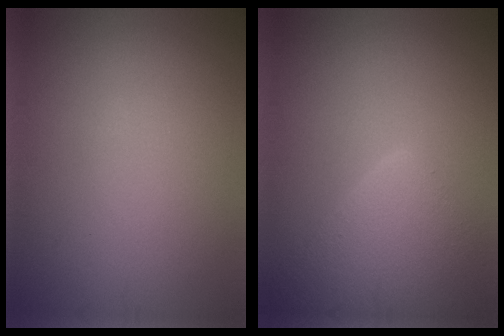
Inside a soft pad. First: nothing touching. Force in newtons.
{"total": 6.9, "press": 6.8, "slide": 0.5}